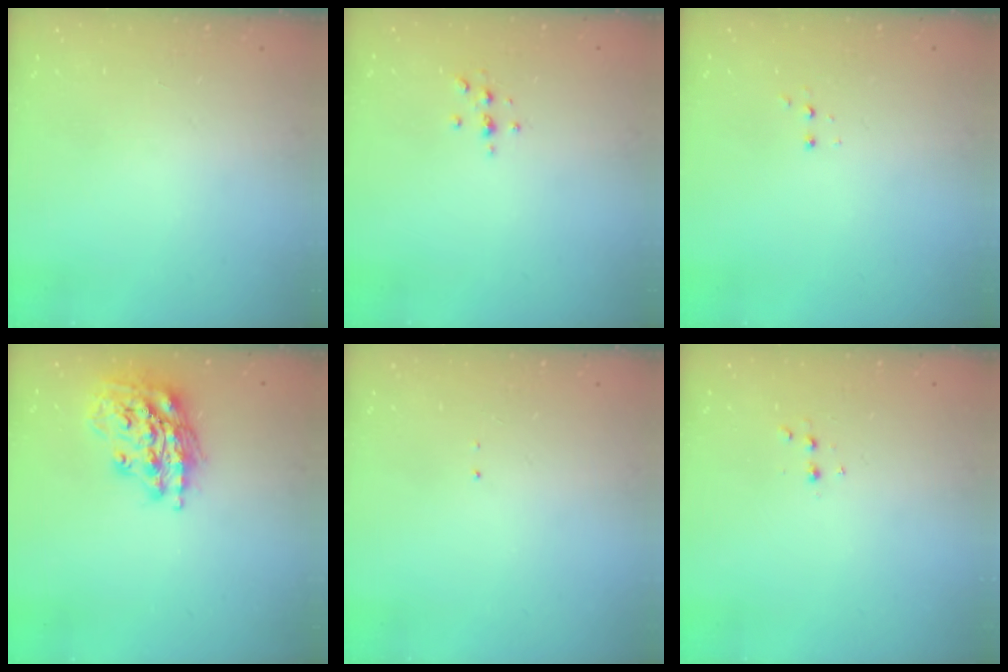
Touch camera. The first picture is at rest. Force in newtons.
{"total": 2.8, "press": 2.7, "slide": 0.3}
{"total": 2.8, "press": 2.7, "slide": 0.5}
{"total": 17.6, "press": 17.5, "slide": 1.7}
{"total": 0.6, "press": 0.6, "slide": 0.1}
{"total": 2.8, "press": 2.7, "slide": 0.6}